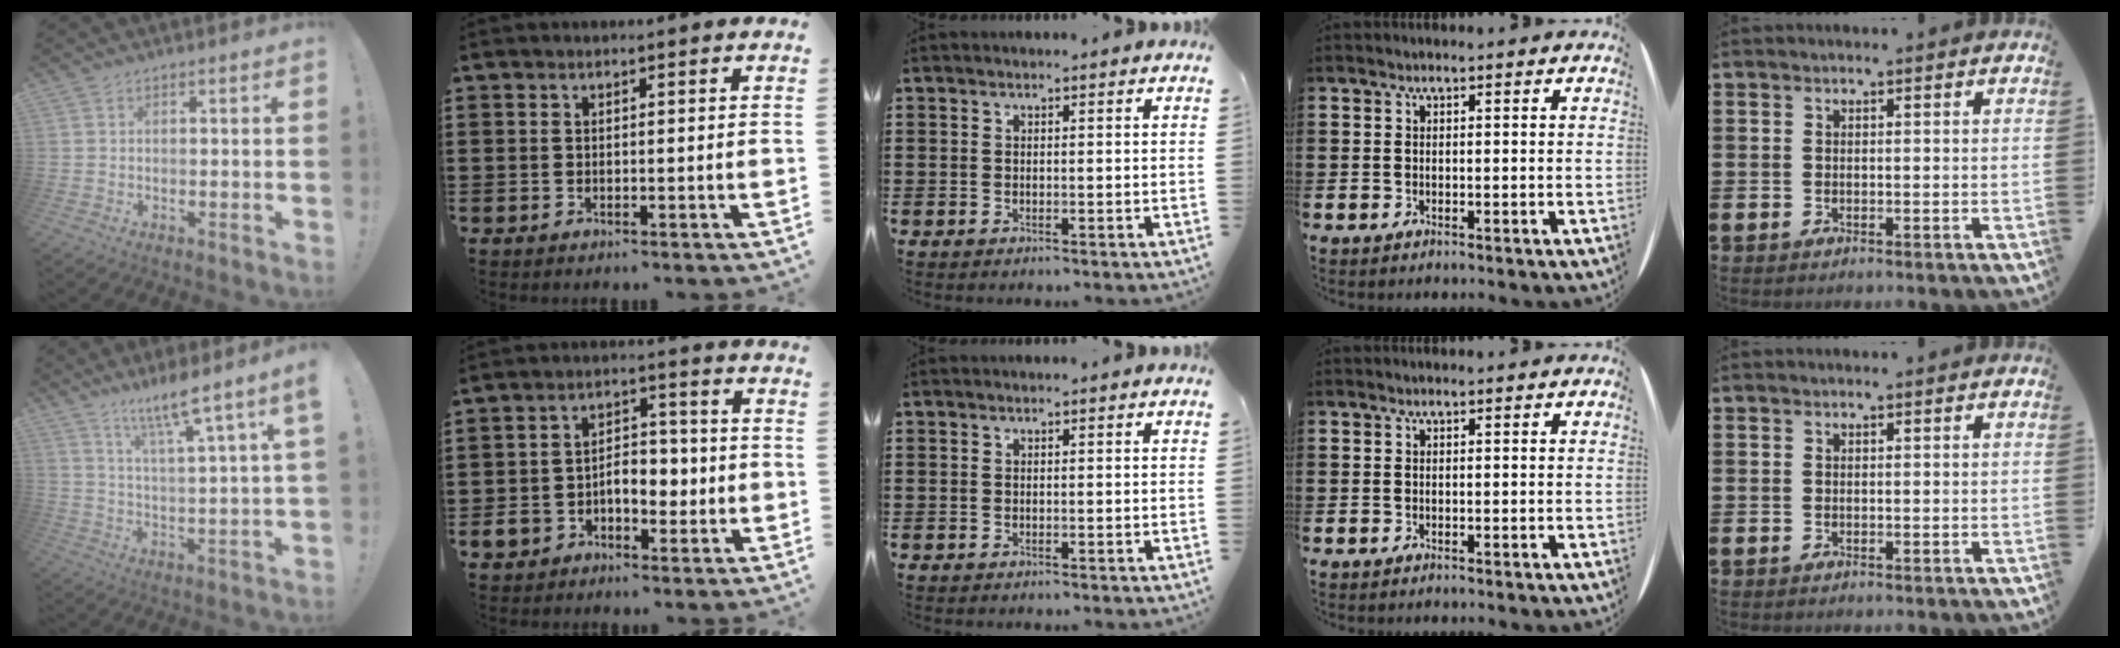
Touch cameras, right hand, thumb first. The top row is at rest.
{"thumb": {"total": 10.2, "force": [7.4, -0.1, 7.1], "torque": [-0.113, -0.051, 0.113]}, "index": {"total": 6.4, "force": [-1.8, 4.9, 3.7], "torque": [-0.073, 0.012, -0.036]}}